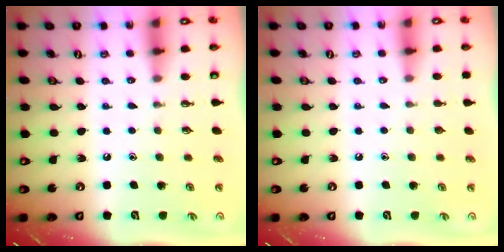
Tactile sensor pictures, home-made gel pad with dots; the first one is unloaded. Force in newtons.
{"total": 0.0}